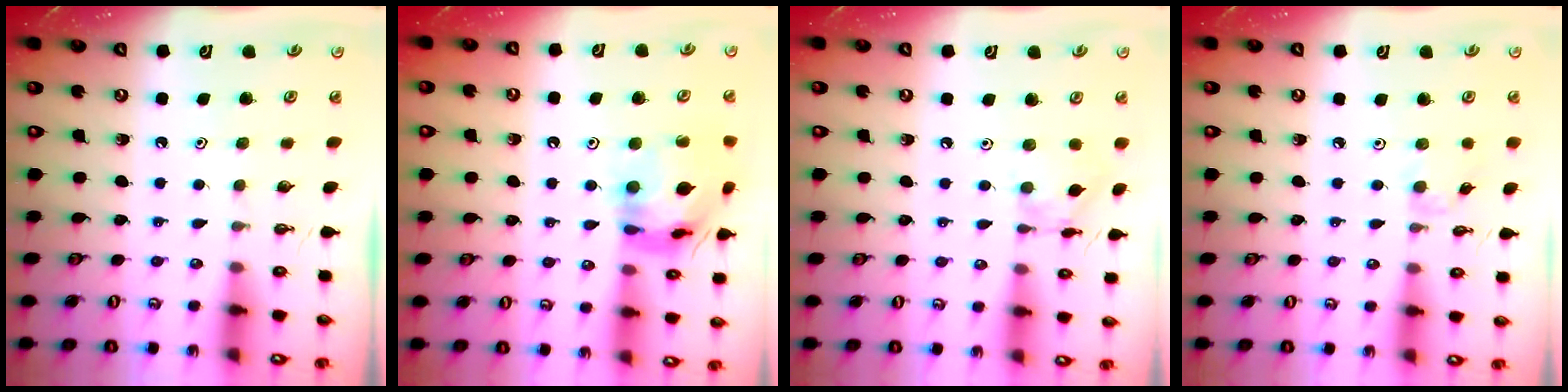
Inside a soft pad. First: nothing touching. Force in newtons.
{"total": 16.0, "press": 15.9, "slide": 1.4}
{"total": 4.6, "press": 4.5, "slide": 0.2}
{"total": 2.5, "press": 2.5, "slide": 0.5}